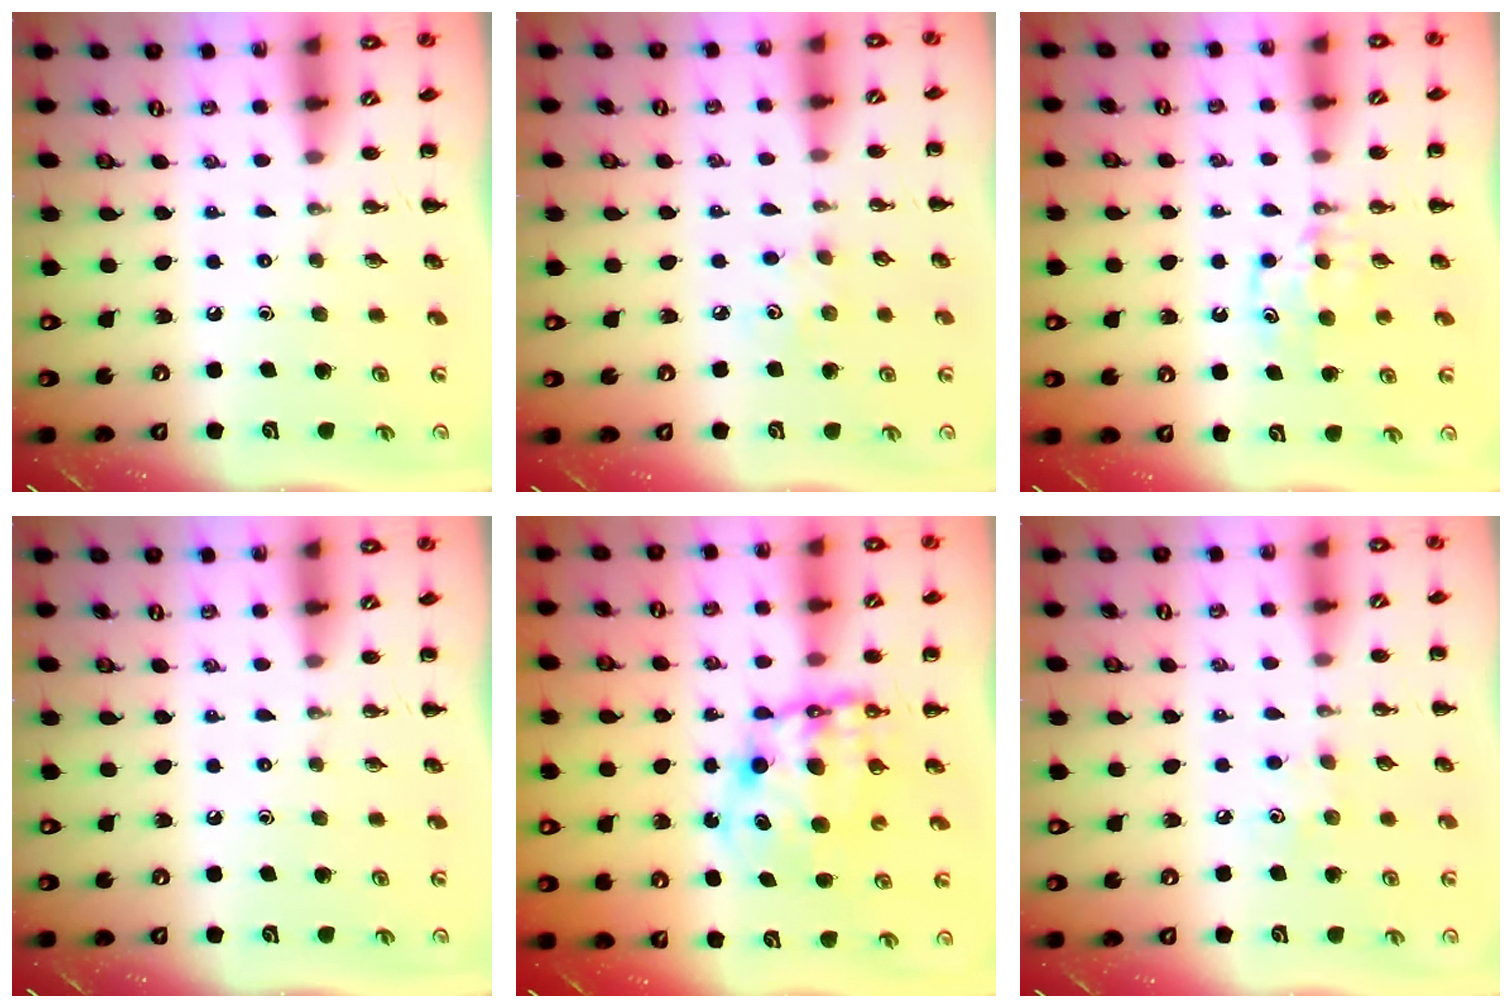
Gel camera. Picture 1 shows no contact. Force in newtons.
{"total": 3.5, "press": 3.3, "slide": 0.9}
{"total": 5.2, "press": 4.9, "slide": 1.5}
{"total": 0.0}
{"total": 10.5, "press": 10.1, "slide": 3.0}
{"total": 4.3, "press": 4.1, "slide": 1.2}